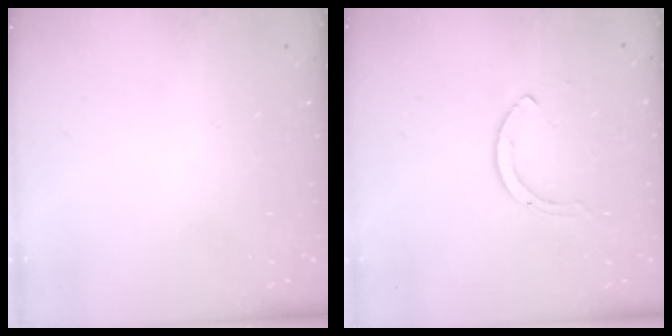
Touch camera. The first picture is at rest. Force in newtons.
{"total": 2.0, "press": 1.9, "slide": 0.3}